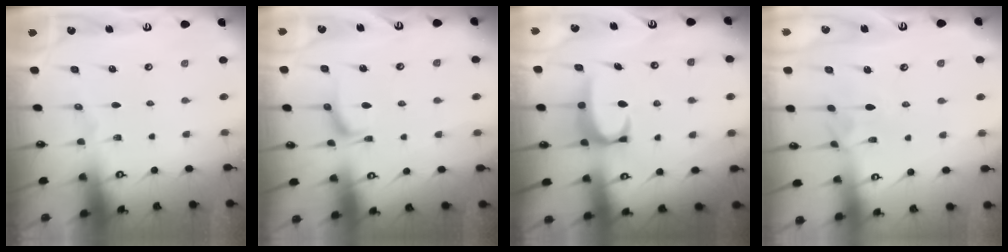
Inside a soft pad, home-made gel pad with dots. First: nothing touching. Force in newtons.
{"total": 2.9, "press": 2.8, "slide": 1.0}
{"total": 4.0, "press": 4.0, "slide": 0.7}
{"total": 2.6, "press": 2.5, "slide": 0.6}